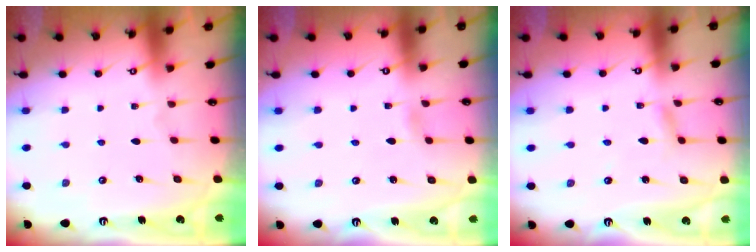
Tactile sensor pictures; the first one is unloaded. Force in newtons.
{"total": 1.6, "press": 1.6, "slide": 0.2}
{"total": 2.5, "press": 2.4, "slide": 0.3}